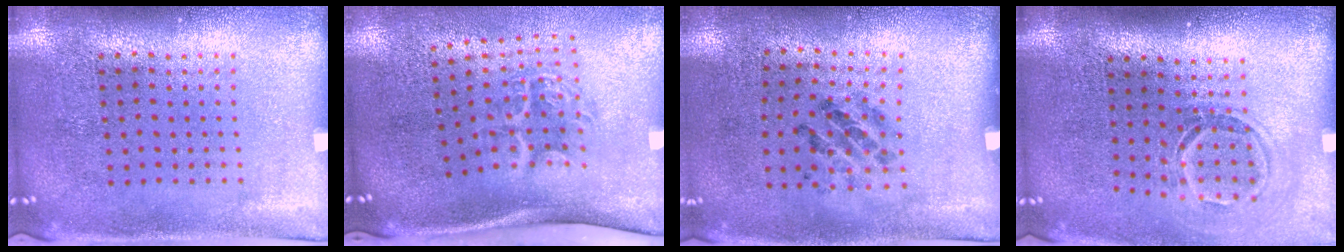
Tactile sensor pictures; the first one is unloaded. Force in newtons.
{"total": 2.0, "press": 1.3, "slide": 1.5}
{"total": 1.4, "press": 0.7, "slide": 1.2}
{"total": 1.6, "press": 1.1, "slide": 1.2}